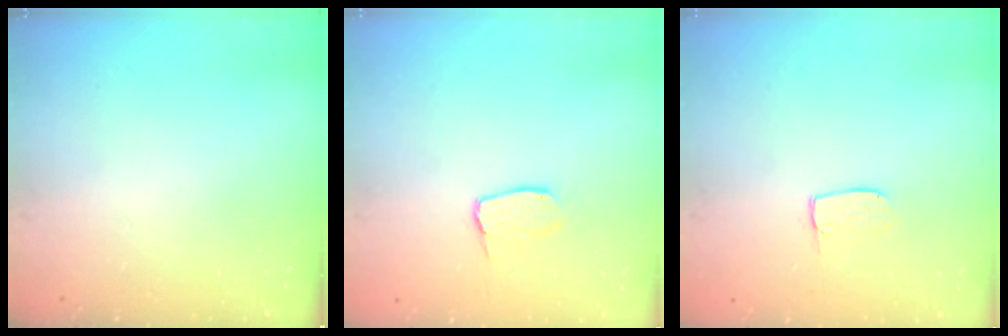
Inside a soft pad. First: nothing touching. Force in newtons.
{"total": 6.1, "press": 6.0, "slide": 0.4}
{"total": 4.5, "press": 4.5, "slide": 0.3}